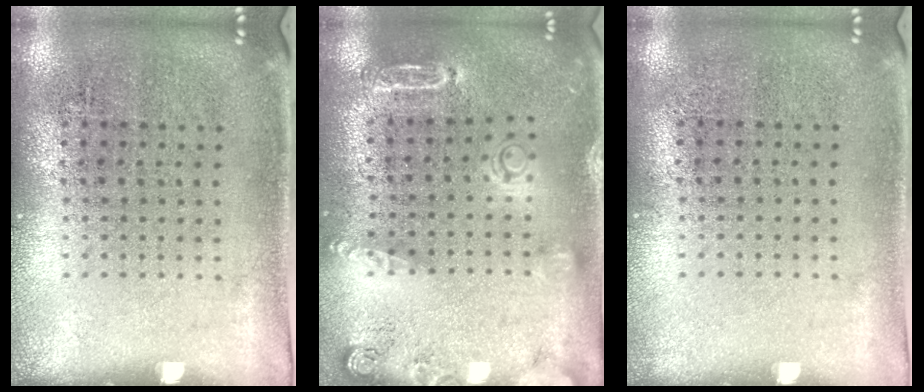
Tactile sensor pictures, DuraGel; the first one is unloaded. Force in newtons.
{"total": 1.8, "press": 1.8, "slide": 0.1}
{"total": 0.0}